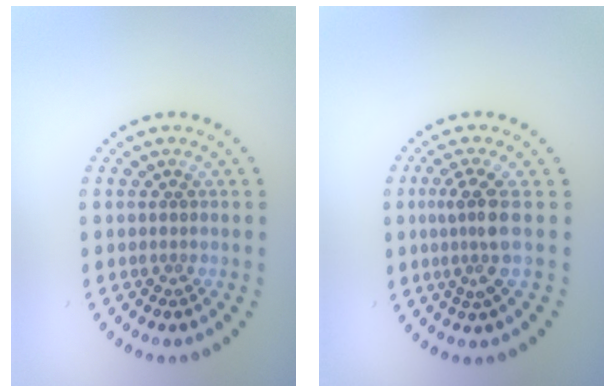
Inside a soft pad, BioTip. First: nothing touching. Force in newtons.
{"total": 2.7, "press": 2.1, "slide": 1.8}